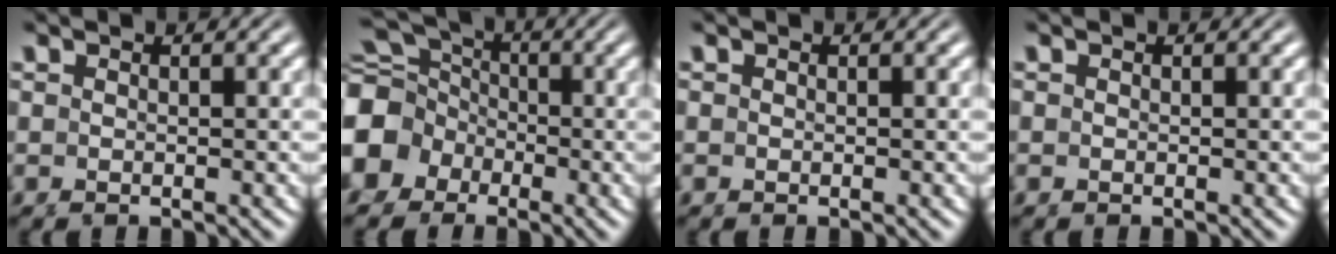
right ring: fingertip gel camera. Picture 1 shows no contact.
{"total": 9.2, "force": [0.2, 8.2, 4.2], "torque": [-0.087, -0.012, -0.003]}
{"total": 0.0}
{"total": 0.0}